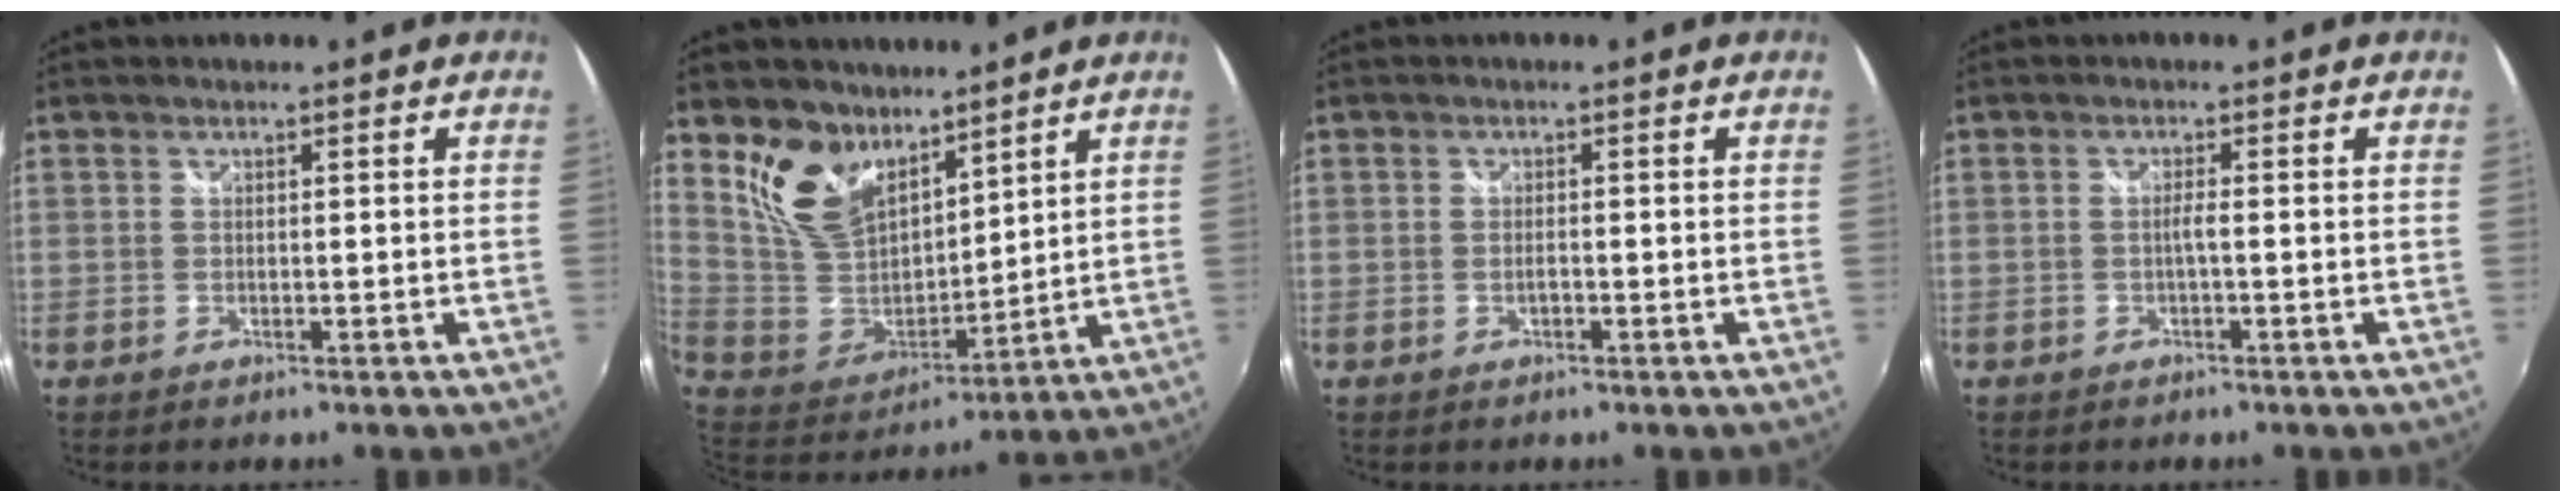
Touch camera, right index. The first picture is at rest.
{"total": 15.0, "force": [10.1, 8.7, 6.8], "torque": [-0.156, 0.010, 0.212]}
{"total": 1.1, "force": [-0.5, 0.5, 0.8], "torque": [-0.018, -0.001, -0.009]}
{"total": 1.5, "force": [-0.4, -0.2, 1.4], "torque": [-0.024, 0.001, -0.010]}